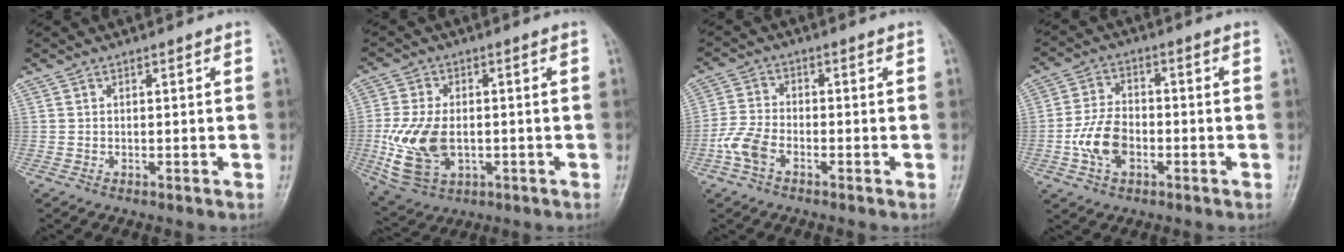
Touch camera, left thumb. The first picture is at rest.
{"total": 11.7, "force": [-1.6, 7.5, 8.9], "torque": [-0.175, -0.006, -0.022]}
{"total": 5.4, "force": [-2.8, 3.1, 3.4], "torque": [-0.079, 0.012, -0.060]}
{"total": 8.0, "force": [-2.4, 5.3, 5.5], "torque": [-0.097, 0.016, -0.048]}